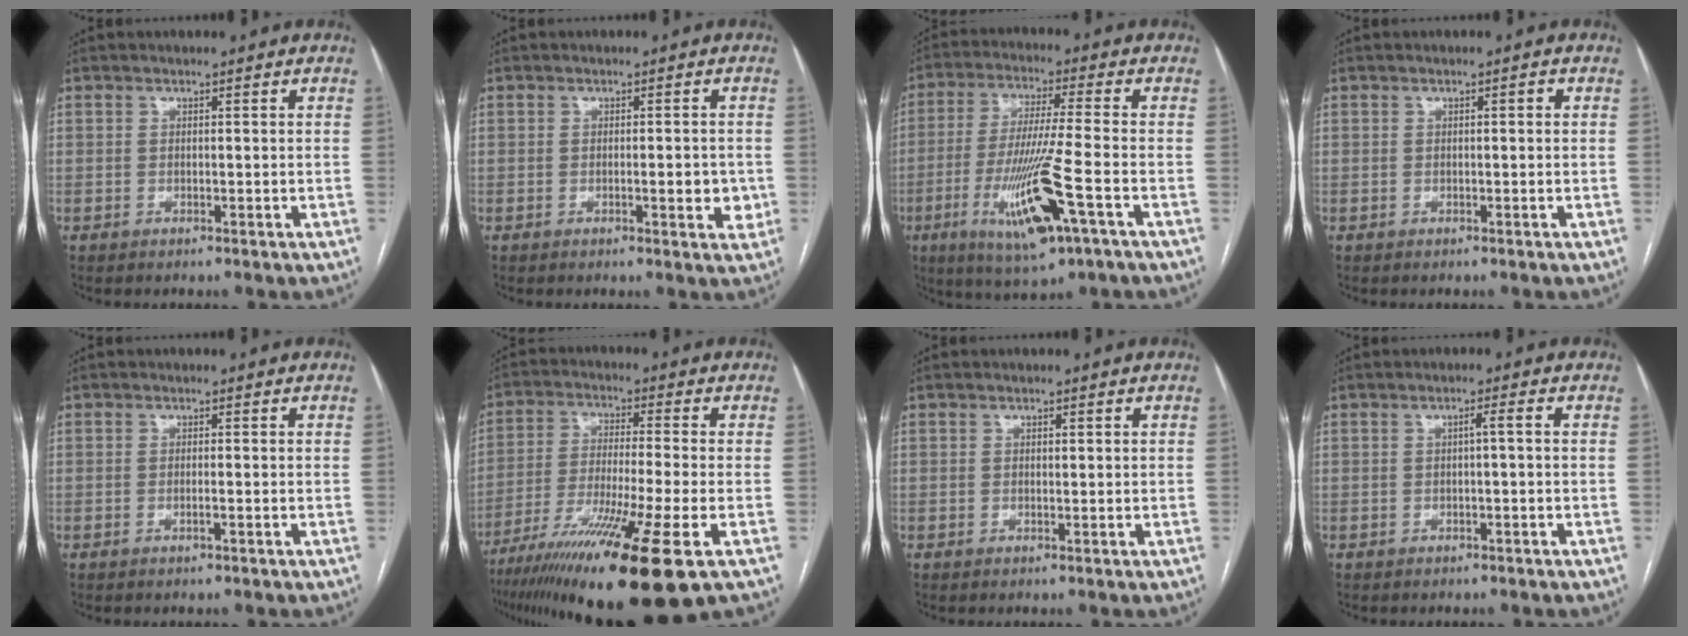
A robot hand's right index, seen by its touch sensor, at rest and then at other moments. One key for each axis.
{"total": 3.4, "fx": -0.5, "fy": 1.1, "fz": 3.2, "tx": -0.043, "ty": -0.002, "tz": -0.005}
{"total": 14.2, "fx": -5.4, "fy": 0.5, "fz": 13.1, "tx": -0.266, "ty": -0.029, "tz": -0.093}
{"total": 0.8, "fx": 0.1, "fy": 0.2, "fz": 0.8, "tx": -0.010, "ty": 0.003, "tz": 0.001}
{"total": 0.8, "fx": -0.3, "fy": 0.0, "fz": 0.7, "tx": -0.017, "ty": -0.001, "tz": -0.003}
{"total": 18.5, "fx": -10.8, "fy": -0.4, "fz": 15.0, "tx": -0.253, "ty": -0.049, "tz": -0.186}
{"total": 0.6, "fx": 0.3, "fy": 0.2, "fz": 0.5, "tx": -0.010, "ty": 0.000, "tz": 0.004}
{"total": 1.3, "fx": -0.1, "fy": 0.0, "fz": 1.3, "tx": -0.021, "ty": 0.004, "tz": 0.001}